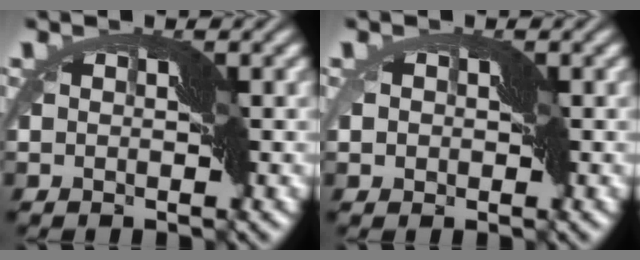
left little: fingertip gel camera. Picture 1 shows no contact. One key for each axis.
{"total": 1.8, "fx": -0.6, "fy": 1.5, "fz": 0.7, "tx": -0.005, "ty": 0.001, "tz": -0.020}